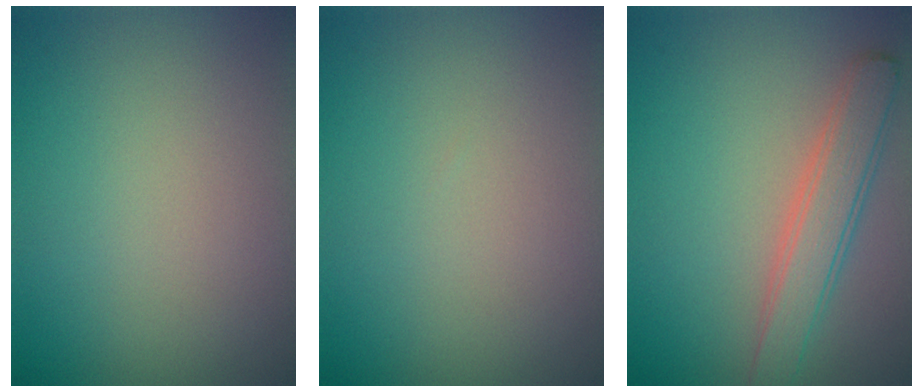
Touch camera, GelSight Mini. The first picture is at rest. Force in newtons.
{"total": 0.0}
{"total": 4.4, "press": 4.4, "slide": 0.1}